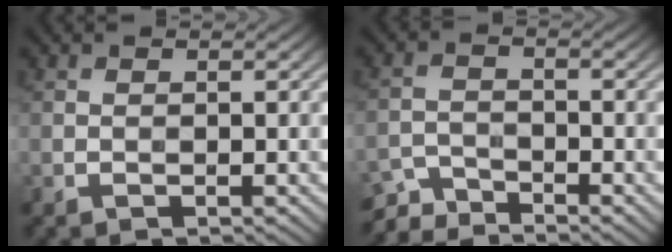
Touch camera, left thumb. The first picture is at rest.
{"total": 3.9, "force": [-3.7, 0.9, 1.0], "torque": [-0.018, -0.004, -0.081]}